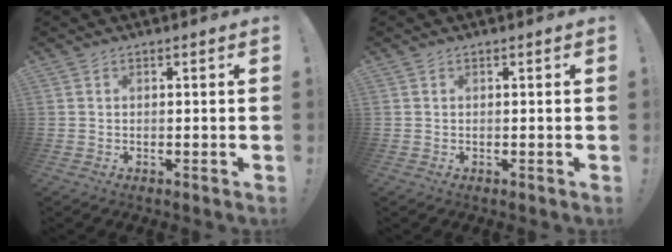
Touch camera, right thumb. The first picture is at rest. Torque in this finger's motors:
{"motor_torque": [-0.02, 0.02, -0.04, 0.04, 0.01]}